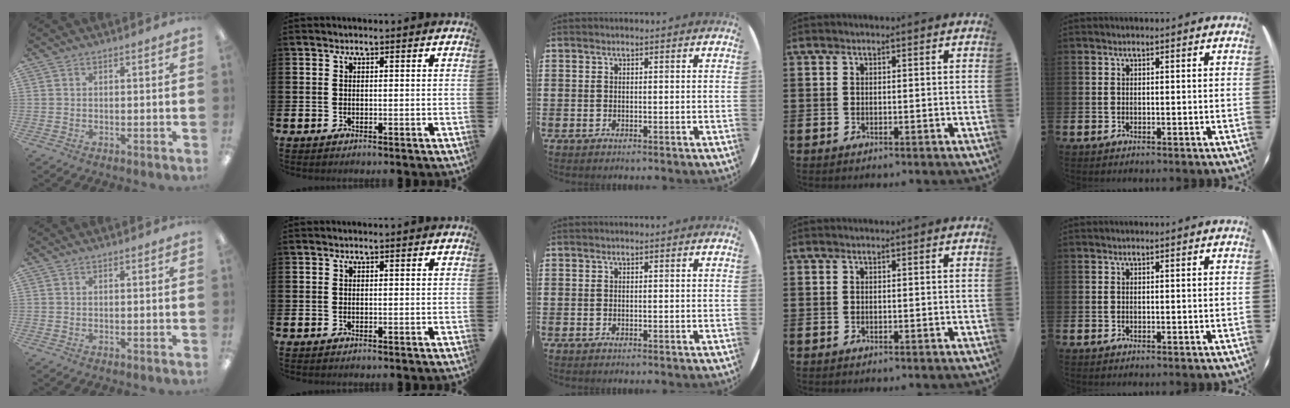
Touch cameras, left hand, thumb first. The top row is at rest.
{}